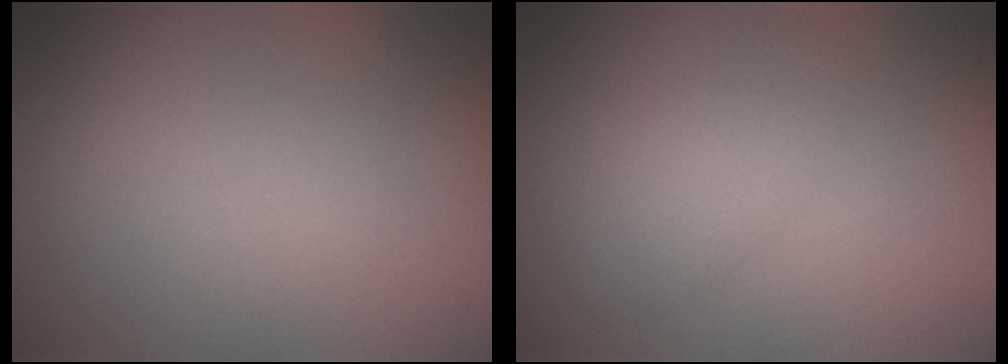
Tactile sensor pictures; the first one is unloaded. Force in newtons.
{"total": 2.3, "press": 2.3, "slide": 0.0}